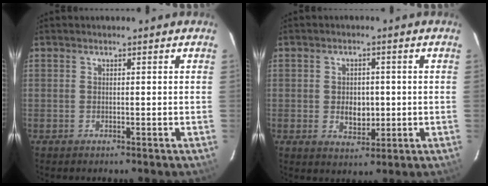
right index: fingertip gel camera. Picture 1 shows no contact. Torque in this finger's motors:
{"motor_torque": [0.11, 0.00, 0.23, 0.05]}